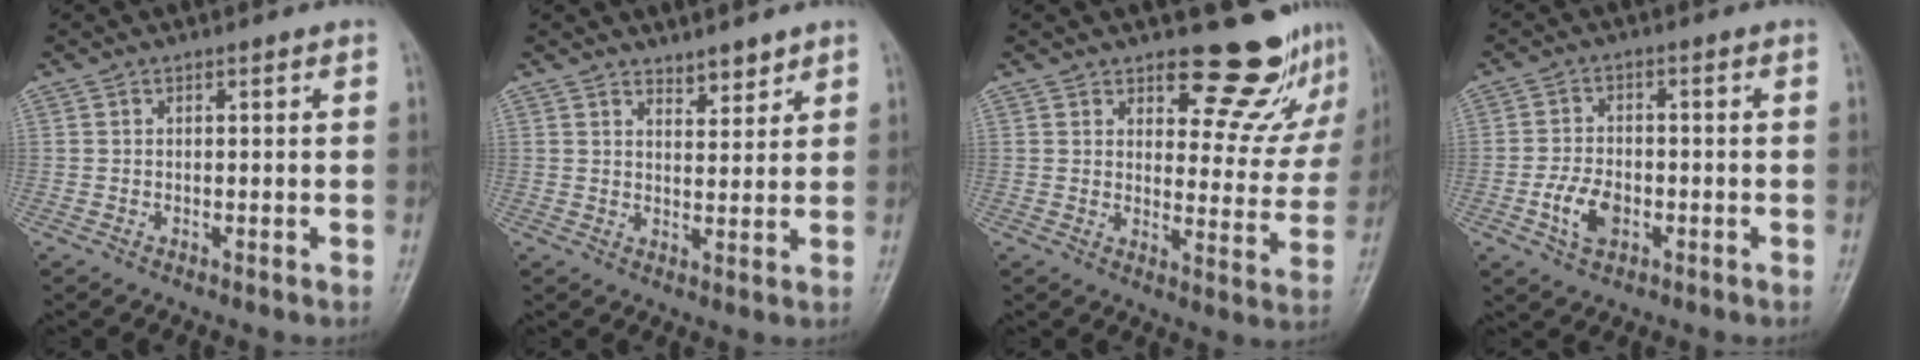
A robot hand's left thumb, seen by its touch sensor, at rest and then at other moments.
{"total": 3.4, "force": [2.9, 1.3, 1.2], "torque": [-0.006, -0.024, 0.048]}
{"total": 11.8, "force": [10.2, 4.3, 4.0], "torque": [-0.008, -0.096, 0.127]}
{"total": 6.1, "force": [-2.2, 3.9, 4.3], "torque": [-0.076, 0.009, -0.041]}